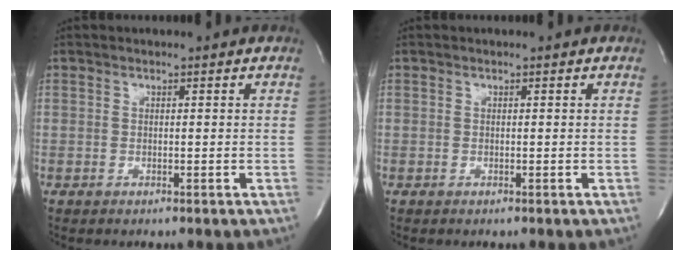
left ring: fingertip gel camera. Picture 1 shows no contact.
{"total": 0.0}